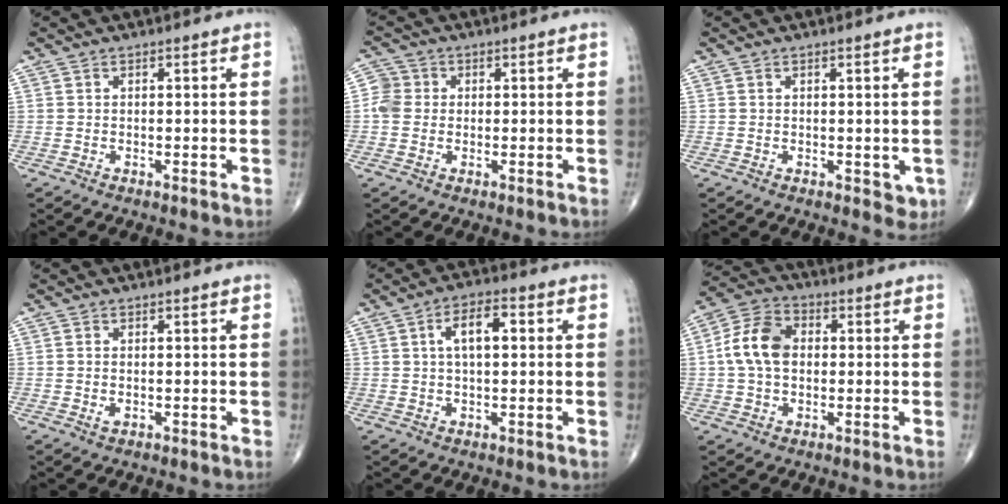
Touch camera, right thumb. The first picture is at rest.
{"total": 3.8, "force": [0.0, 3.5, 1.4], "torque": [-0.017, 0.009, -0.009]}
{"total": 2.1, "force": [0.1, 1.4, 1.6], "torque": [-0.009, -0.003, 0.004]}
{"total": 1.2, "force": [-0.2, 0.7, 0.9], "torque": [-0.018, 0.002, -0.002]}
{"total": 6.7, "force": [1.3, 3.1, 5.8], "torque": [-0.093, 0.013, 0.016]}
{"total": 9.9, "force": [0.6, 7.0, 7.0], "torque": [-0.127, 0.023, 0.002]}